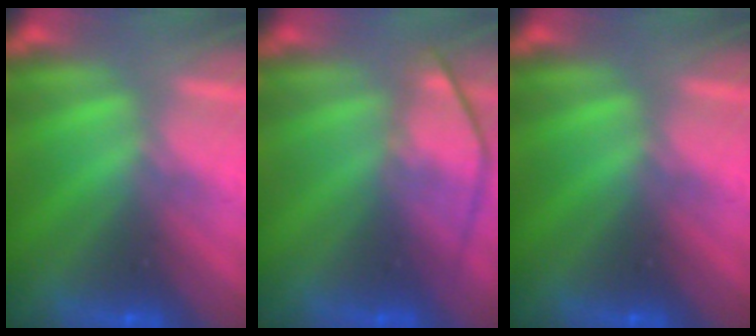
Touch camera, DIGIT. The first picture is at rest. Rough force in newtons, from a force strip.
{"total": 4.4}
{"total": 0.0}